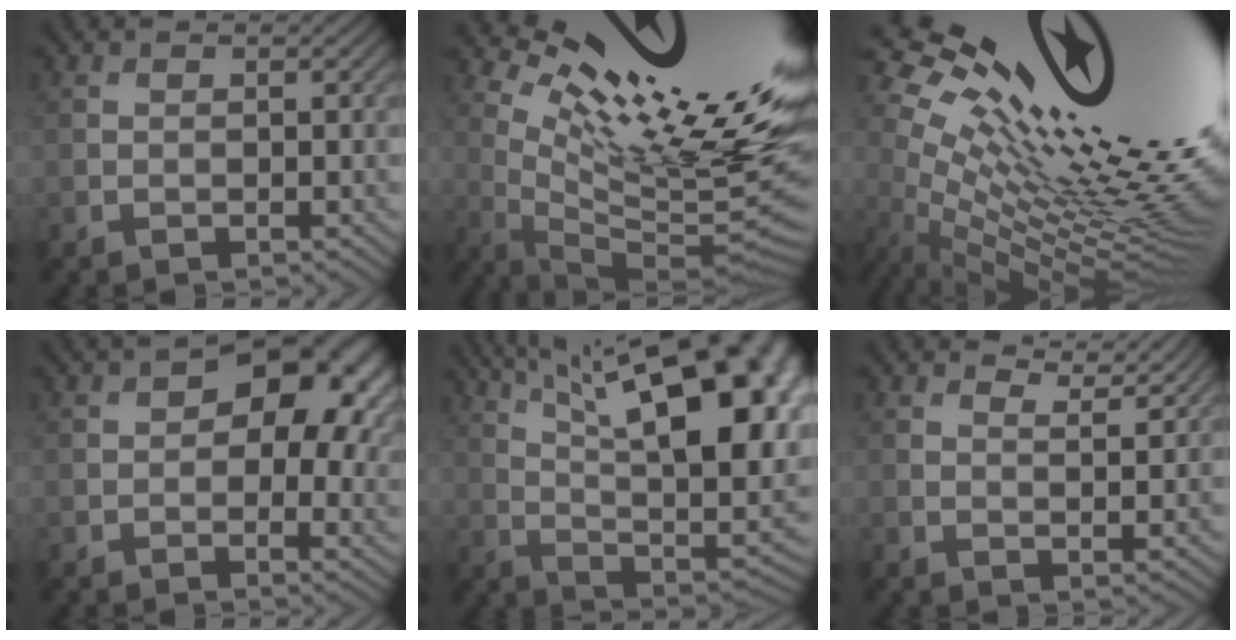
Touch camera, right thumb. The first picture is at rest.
{"total": 19.3, "force": [10.0, 3.7, 16.1], "torque": [-0.259, -0.008, 0.170]}
{"total": 19.7, "force": [6.8, 6.4, 17.4], "torque": [-0.236, 0.023, 0.130]}
{"total": 11.3, "force": [2.5, 6.8, 8.7], "torque": [-0.108, -0.001, 0.027]}
{"total": 23.8, "force": [9.4, 10.2, 19.3], "torque": [-0.268, 0.059, 0.156]}
{"total": 3.9, "force": [3.5, 0.6, 1.7], "torque": [-0.028, -0.010, 0.057]}